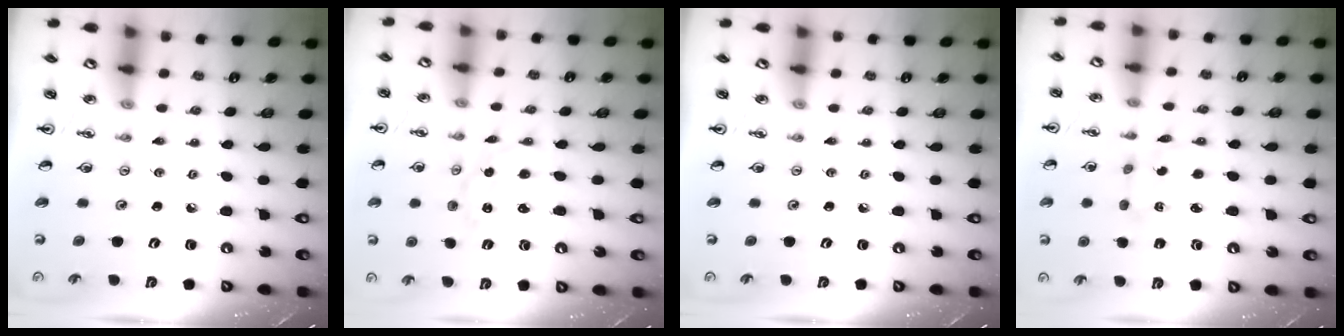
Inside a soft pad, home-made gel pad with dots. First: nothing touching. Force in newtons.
{"total": 1.4, "press": 1.4, "slide": 0.1}
{"total": 0.0}
{"total": 2.3, "press": 2.3, "slide": 0.3}